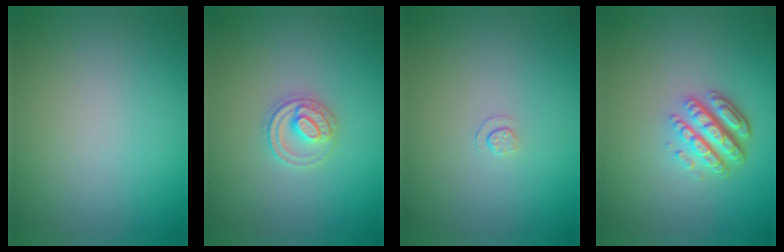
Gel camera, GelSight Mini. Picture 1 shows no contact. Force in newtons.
{"total": 2.5, "press": 2.4, "slide": 0.3}
{"total": 0.6, "press": 0.3, "slide": 0.6}
{"total": 4.9, "press": 3.5, "slide": 3.5}